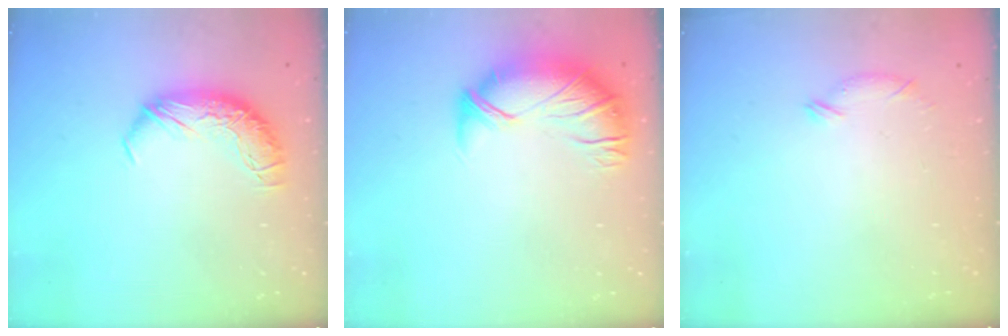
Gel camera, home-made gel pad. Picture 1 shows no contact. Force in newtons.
{"total": 2.6, "press": 1.1, "slide": 2.3}
{"total": 6.7, "press": 6.7, "slide": 0.7}